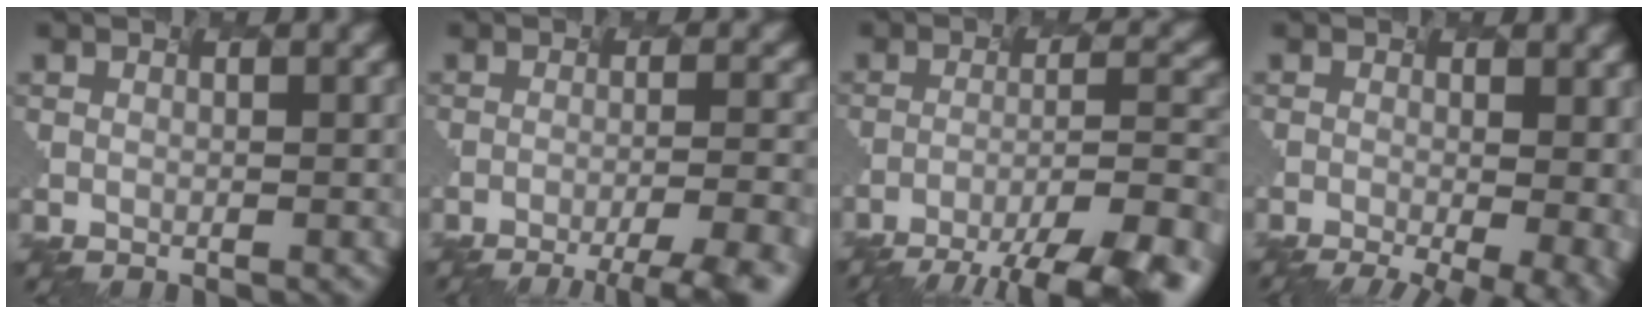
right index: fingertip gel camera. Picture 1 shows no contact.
{"total": 7.0, "force": [-4.7, 1.3, 5.0], "torque": [-0.055, 0.006, -0.055]}
{"total": 11.7, "force": [-9.2, 2.1, 7.0], "torque": [-0.096, -0.002, -0.114]}
{"total": 8.9, "force": [-2.8, 3.7, 7.6], "torque": [-0.039, -0.010, -0.013]}